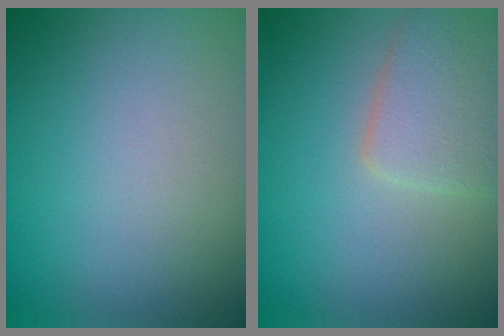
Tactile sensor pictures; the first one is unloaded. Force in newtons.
{"total": 3.8, "press": 3.8, "slide": 0.1}